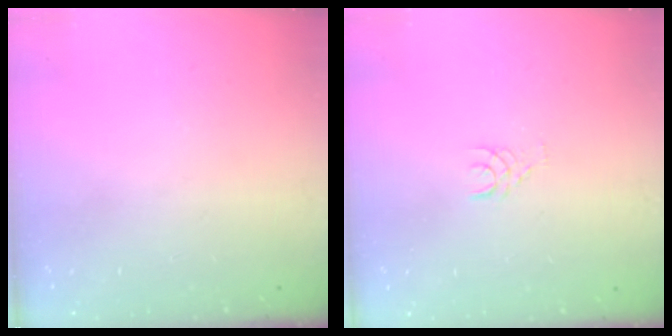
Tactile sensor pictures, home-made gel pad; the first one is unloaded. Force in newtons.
{"total": 3.7, "press": 3.7, "slide": 0.4}